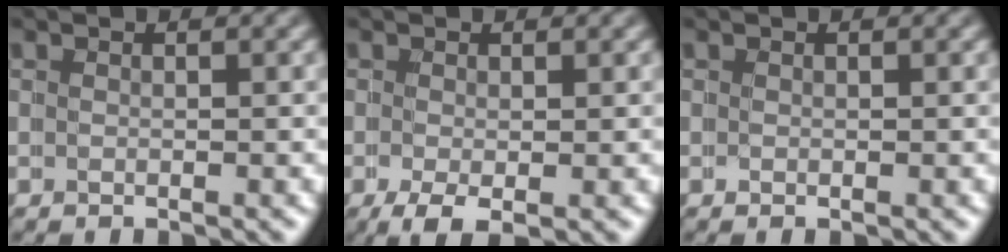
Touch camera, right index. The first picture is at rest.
{"total": 2.4, "force": [-1.4, 0.7, 1.9], "torque": [-0.034, -0.016, -0.013]}
{"total": 0.0}